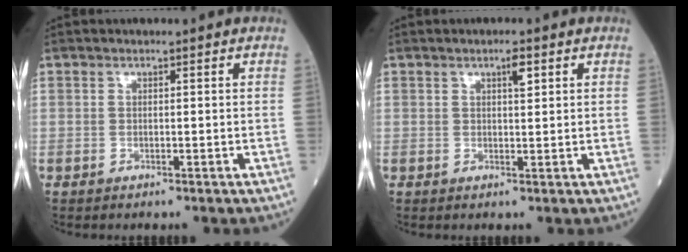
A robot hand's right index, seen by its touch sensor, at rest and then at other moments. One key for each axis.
{"total": 2.0, "fx": 1.0, "fy": 0.4, "fz": 1.7, "tx": -0.027, "ty": 0.000, "tz": 0.015}